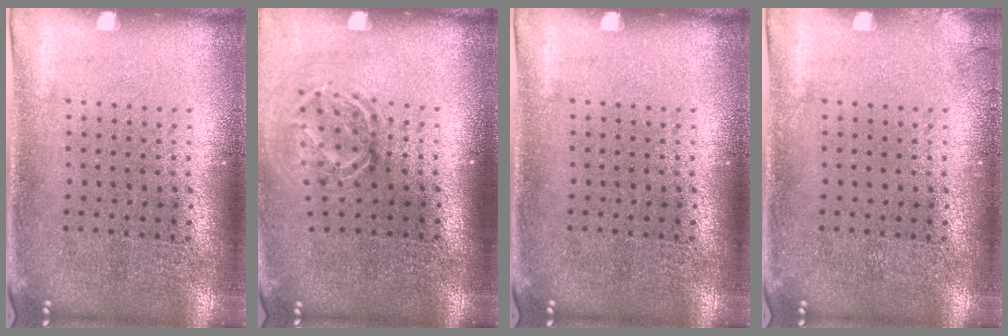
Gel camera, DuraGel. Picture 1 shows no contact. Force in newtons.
{"total": 1.6, "press": 1.1, "slide": 1.2}
{"total": 0.0}
{"total": 0.6, "press": 0.6, "slide": 0.1}